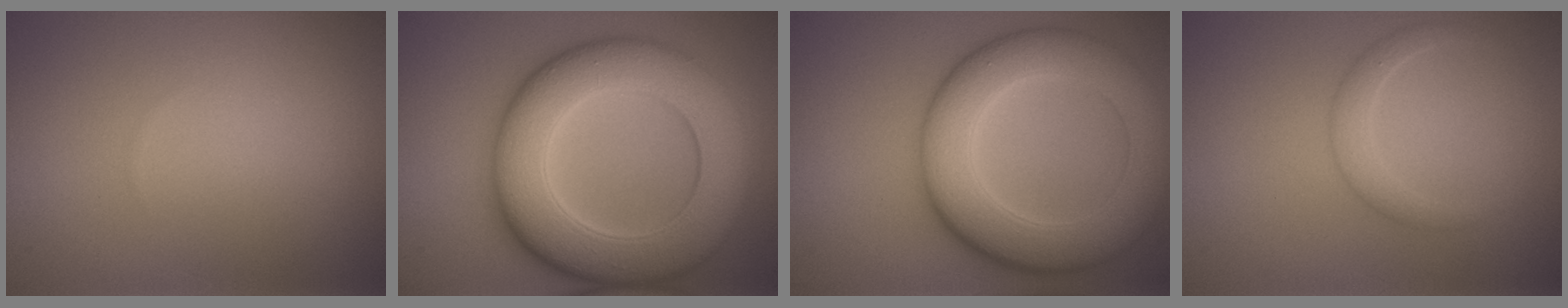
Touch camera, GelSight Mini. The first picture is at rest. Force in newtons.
{"total": 11.7, "press": 11.7, "slide": 0.3}
{"total": 9.2, "press": 9.2, "slide": 0.2}
{"total": 1.7, "press": 1.7, "slide": 0.1}